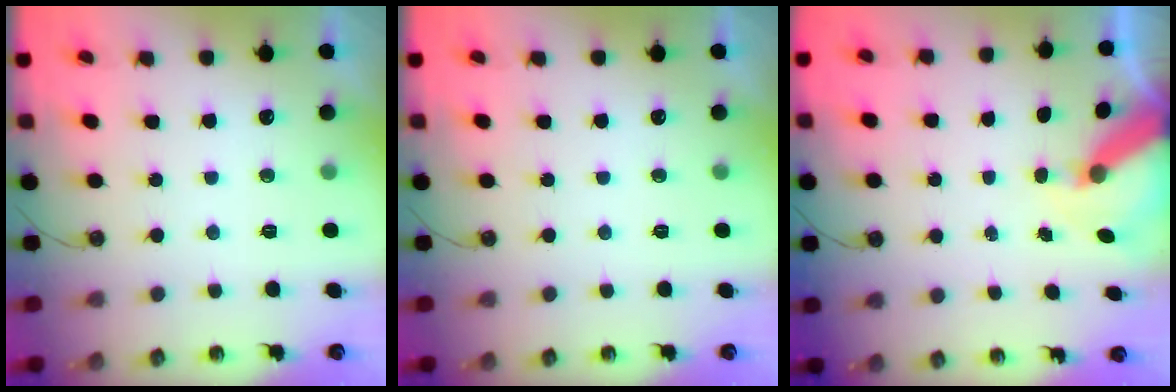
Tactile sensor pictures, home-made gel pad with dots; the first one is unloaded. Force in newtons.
{"total": 0.0}
{"total": 8.3, "press": 8.3, "slide": 0.8}